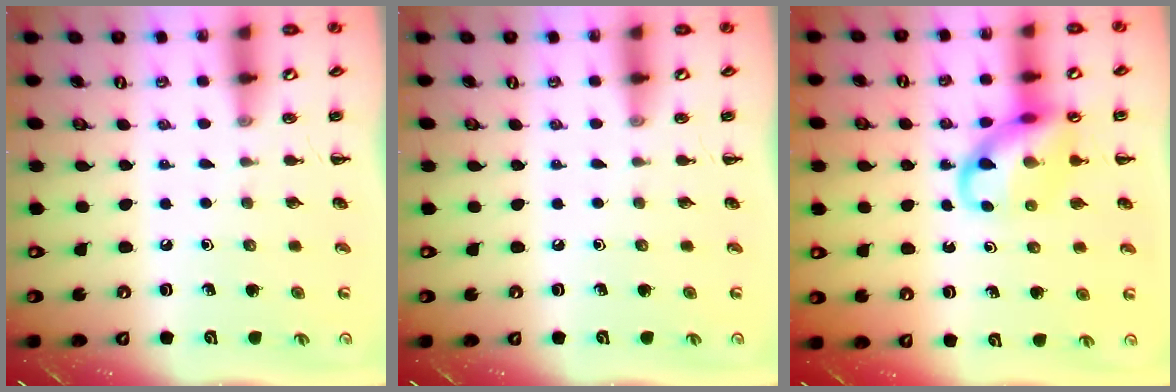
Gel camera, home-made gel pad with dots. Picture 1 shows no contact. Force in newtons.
{"total": 0.0}
{"total": 12.6, "press": 12.5, "slide": 1.9}